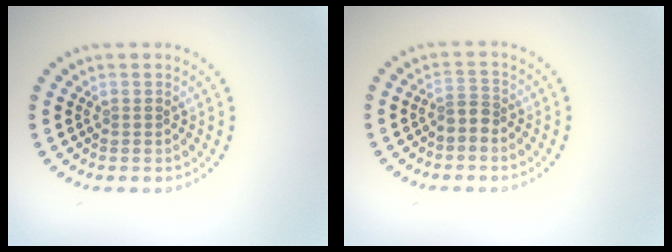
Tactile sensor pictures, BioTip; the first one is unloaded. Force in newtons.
{"total": 1.7, "press": 1.2, "slide": 1.2}